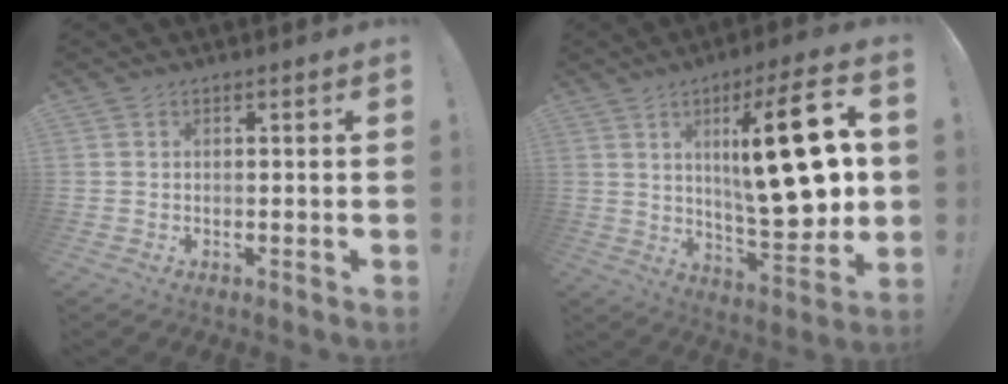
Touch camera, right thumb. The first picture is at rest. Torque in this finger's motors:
{"motor_torque": [1.53, 3.48, 0.49, 0.25, 0.16]}